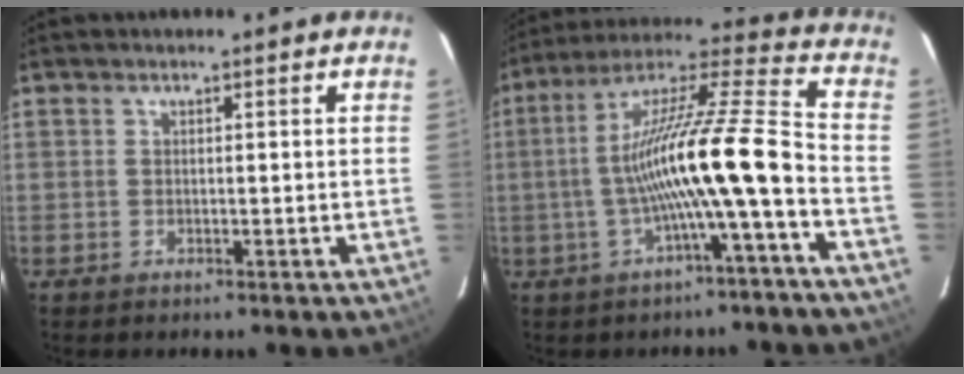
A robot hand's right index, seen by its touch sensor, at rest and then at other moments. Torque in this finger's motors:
{"motor_torque": [1.58, -0.56, 1.05, 0.21]}